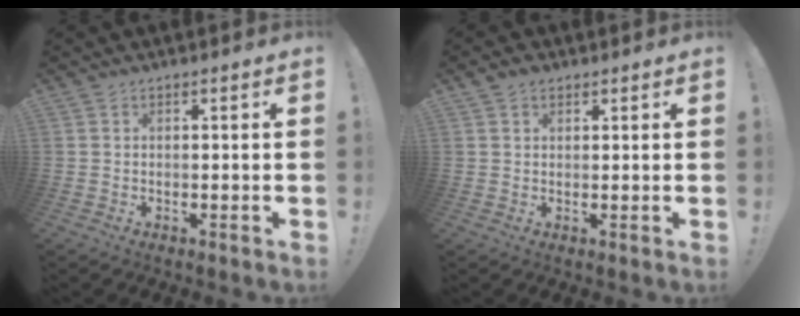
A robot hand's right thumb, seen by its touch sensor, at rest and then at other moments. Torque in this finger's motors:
{"motor_torque": [-0.02, 0.22, 0.28, 0.28, 0.09]}